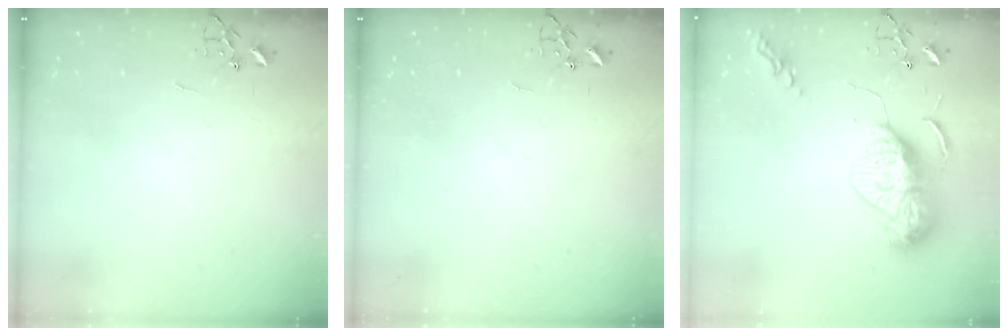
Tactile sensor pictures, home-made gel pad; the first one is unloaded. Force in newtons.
{"total": 0.0}
{"total": 12.9, "press": 12.8, "slide": 1.3}